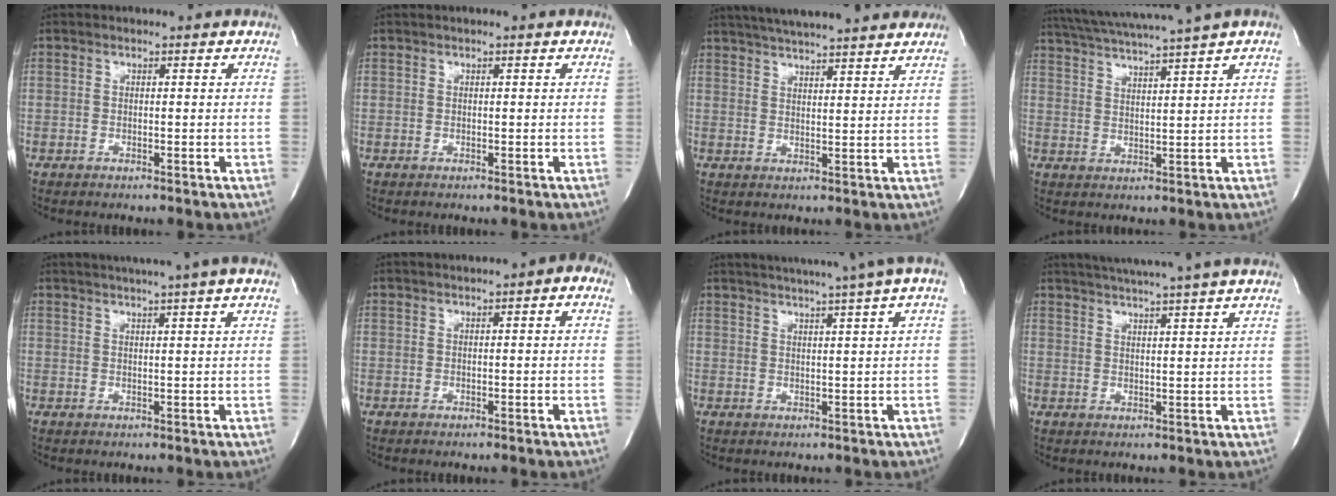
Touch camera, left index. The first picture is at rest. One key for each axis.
{"total": 0.0}
{"total": 17.2, "fx": 15.2, "fy": 1.8, "fz": 7.9, "tx": -0.132, "ty": 0.030, "tz": 0.209}
{"total": 10.8, "fx": 9.1, "fy": -2.1, "fz": 5.5, "tx": -0.100, "ty": 0.004, "tz": 0.142}
{"total": 8.6, "fx": 6.7, "fy": -1.2, "fz": 5.3, "tx": -0.082, "ty": 0.020, "tz": 0.077}
{"total": 2.9, "fx": 1.1, "fy": 0.5, "fz": 2.6, "tx": -0.038, "ty": 0.010, "tz": 0.011}
{"total": 11.9, "fx": 9.1, "fy": -1.5, "fz": 7.6, "tx": -0.124, "ty": 0.004, "tz": 0.112}
{"total": 11.5, "fx": 9.9, "fy": -1.6, "fz": 5.7, "tx": -0.096, "ty": 0.001, "tz": 0.130}